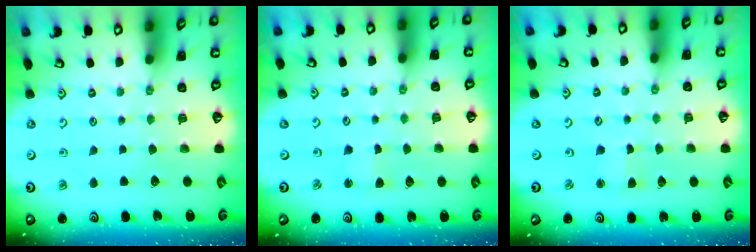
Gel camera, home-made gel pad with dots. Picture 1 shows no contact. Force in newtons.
{"total": 2.1, "press": 2.1, "slide": 0.4}
{"total": 2.3, "press": 2.3, "slide": 0.4}